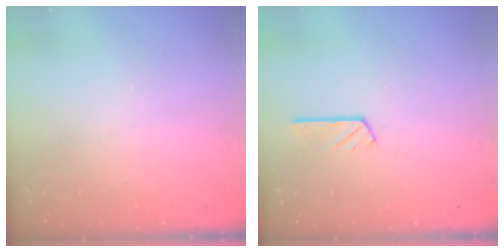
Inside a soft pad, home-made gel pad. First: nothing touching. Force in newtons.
{"total": 3.4, "press": 3.4, "slide": 0.4}